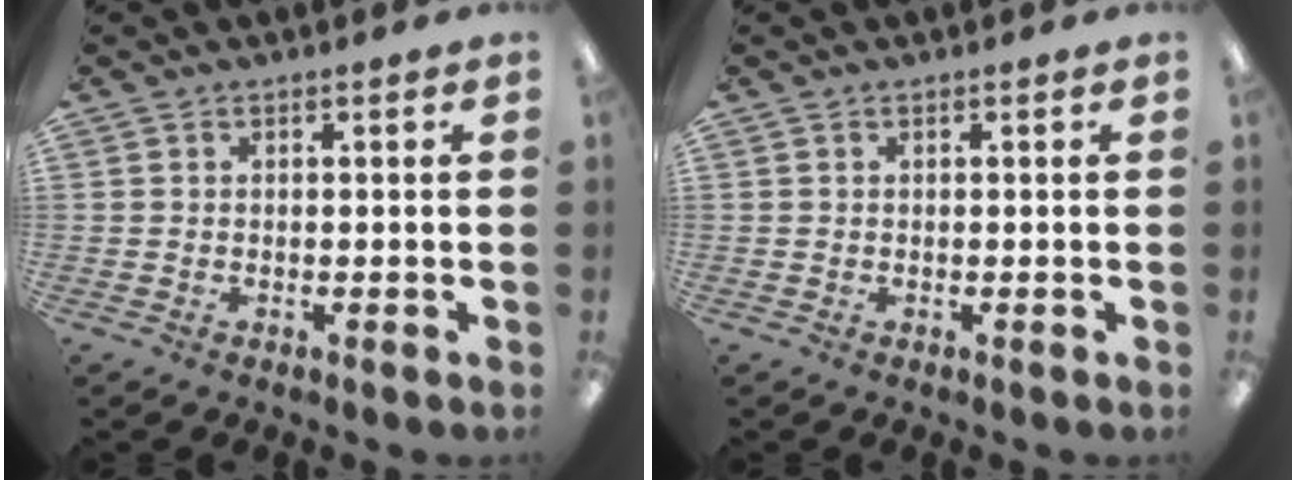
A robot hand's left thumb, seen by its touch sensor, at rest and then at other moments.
{"total": 0.0}